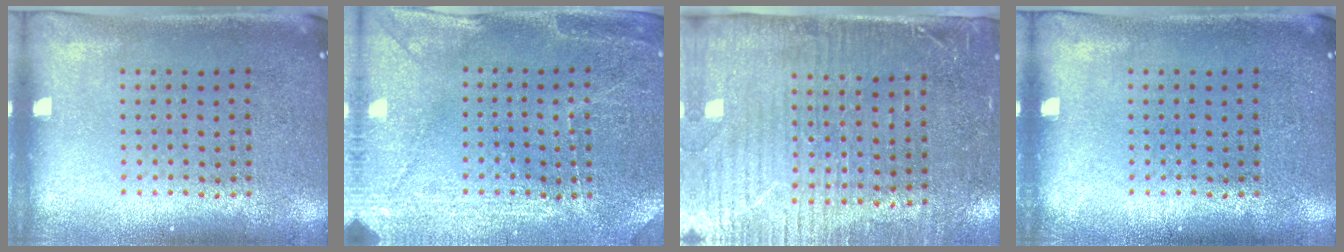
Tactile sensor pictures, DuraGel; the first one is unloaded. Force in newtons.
{"total": 2.9, "press": 2.9, "slide": 0.2}
{"total": 3.4, "press": 2.9, "slide": 1.7}
{"total": 0.0}